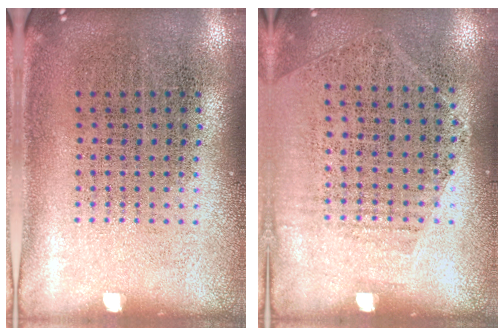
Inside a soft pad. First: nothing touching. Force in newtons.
{"total": 1.3, "press": 1.0, "slide": 0.8}